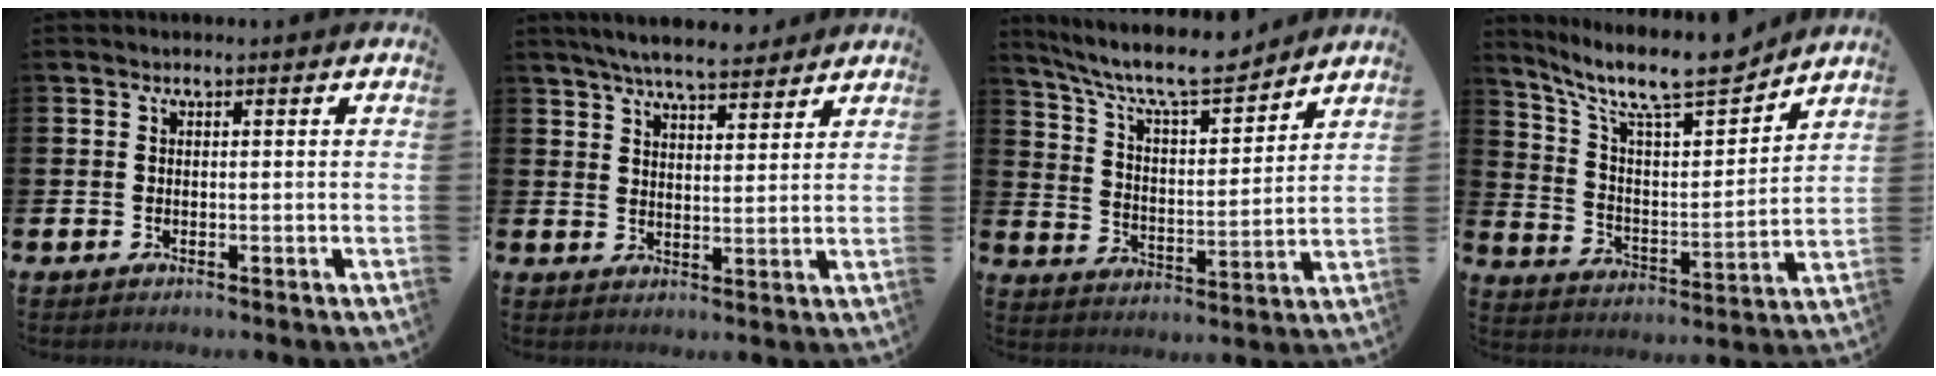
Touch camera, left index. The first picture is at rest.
{"total": 6.3, "force": [5.9, 0.9, 1.8], "torque": [-0.041, -0.026, 0.105]}
{"total": 9.1, "force": [8.4, 1.5, 3.2], "torque": [-0.095, -0.057, 0.145]}
{"total": 11.2, "force": [9.8, 2.2, 4.9], "torque": [-0.117, -0.073, 0.166]}